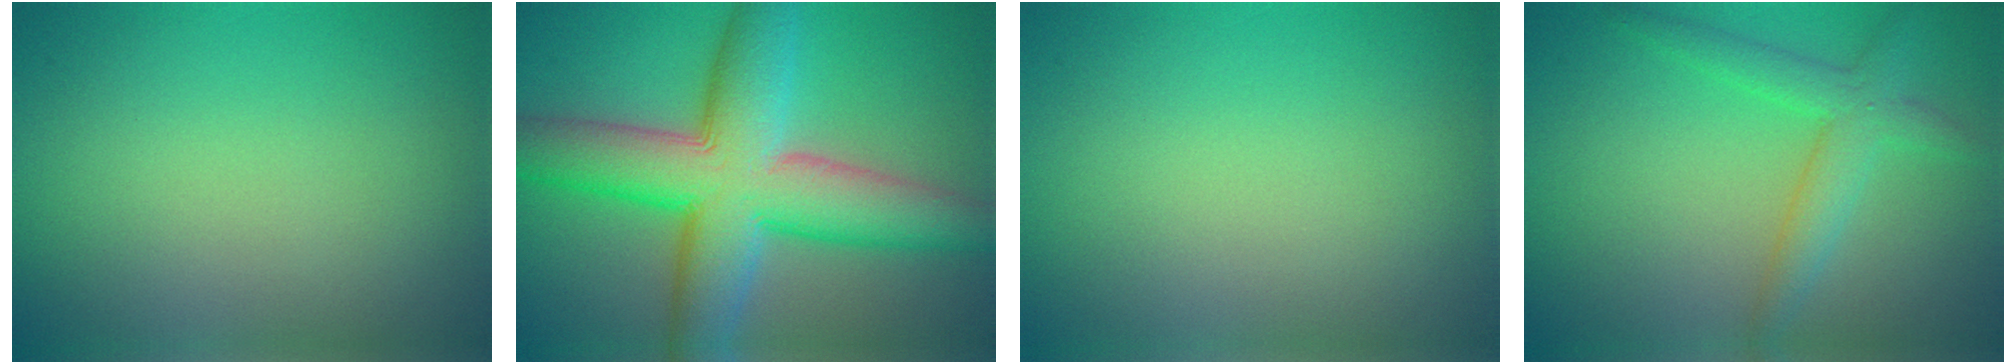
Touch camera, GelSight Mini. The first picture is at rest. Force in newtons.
{"total": 12.0, "press": 12.0, "slide": 0.5}
{"total": 0.0}
{"total": 3.2, "press": 3.2, "slide": 0.1}